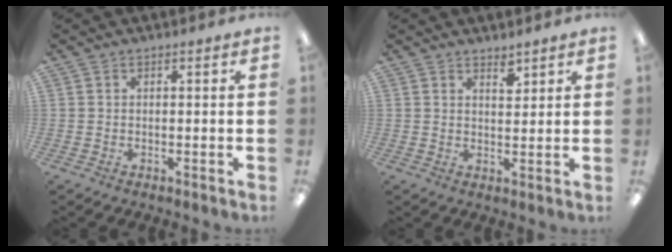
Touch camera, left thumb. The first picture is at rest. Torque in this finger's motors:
{"motor_torque": [-0.13, 0.29, -0.22, -0.08, -0.01]}